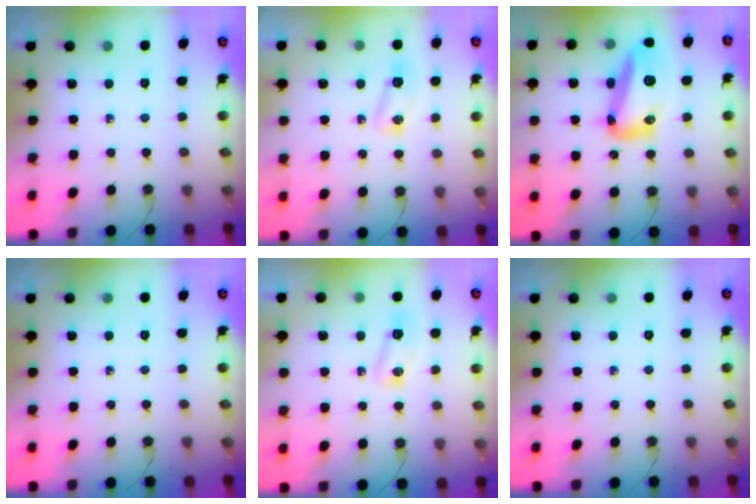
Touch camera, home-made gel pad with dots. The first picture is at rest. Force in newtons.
{"total": 5.5, "press": 5.5, "slide": 0.5}
{"total": 17.0, "press": 16.9, "slide": 1.8}
{"total": 0.0}
{"total": 5.5, "press": 5.5, "slide": 0.5}
{"total": 0.0}